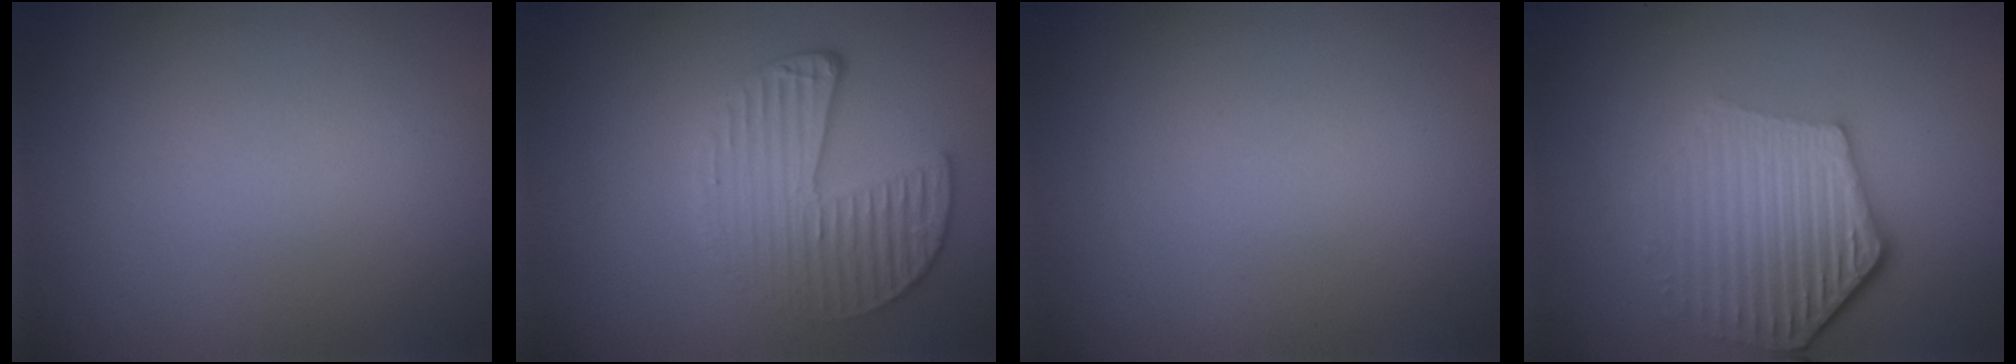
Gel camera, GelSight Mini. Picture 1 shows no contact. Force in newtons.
{"total": 3.3, "press": 3.3, "slide": 0.6}
{"total": 0.0}
{"total": 5.8, "press": 4.4, "slide": 3.8}